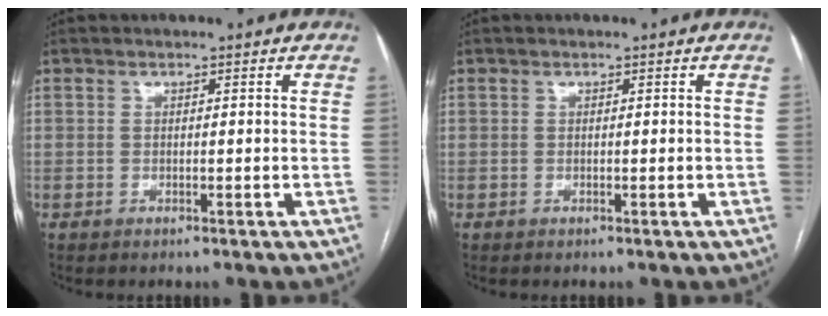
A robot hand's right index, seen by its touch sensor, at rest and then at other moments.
{"total": 0.0}